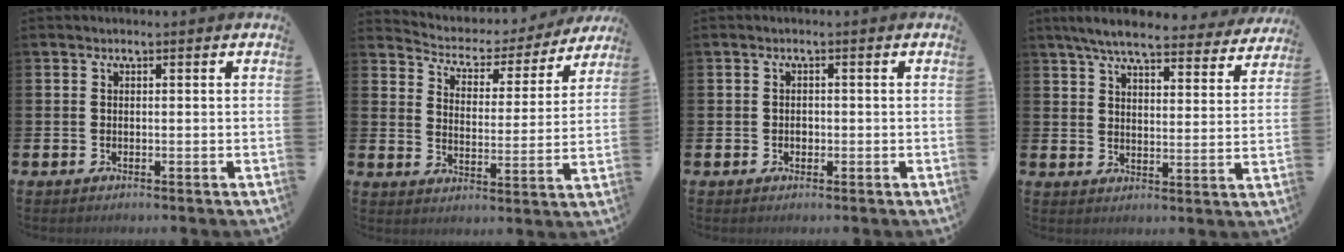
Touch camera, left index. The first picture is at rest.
{"total": 4.1, "force": [3.7, 1.7, 0.5], "torque": [-0.035, -0.033, 0.054]}
{"total": 0.9, "force": [-0.1, 0.7, 0.5], "torque": [-0.001, 0.002, -0.005]}
{"total": 7.0, "force": [6.4, 1.0, 2.7], "torque": [-0.059, -0.035, 0.108]}